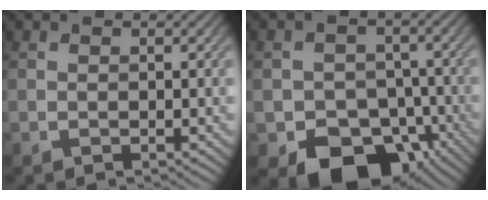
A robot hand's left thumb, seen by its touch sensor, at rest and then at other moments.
{"total": 9.8, "force": [-5.5, 6.9, 4.2], "torque": [-0.066, -0.022, -0.092]}